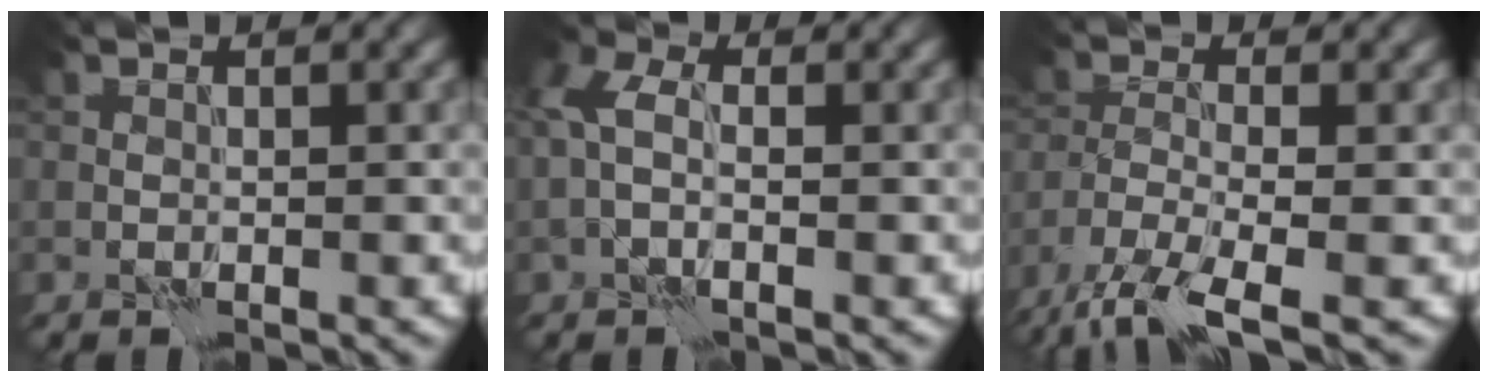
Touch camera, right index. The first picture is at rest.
{"total": 3.5, "force": [-0.4, 2.0, 2.9], "torque": [-0.071, 0.008, -0.020]}
{"total": 7.2, "force": [-5.2, 1.7, 4.8], "torque": [-0.093, -0.015, -0.106]}